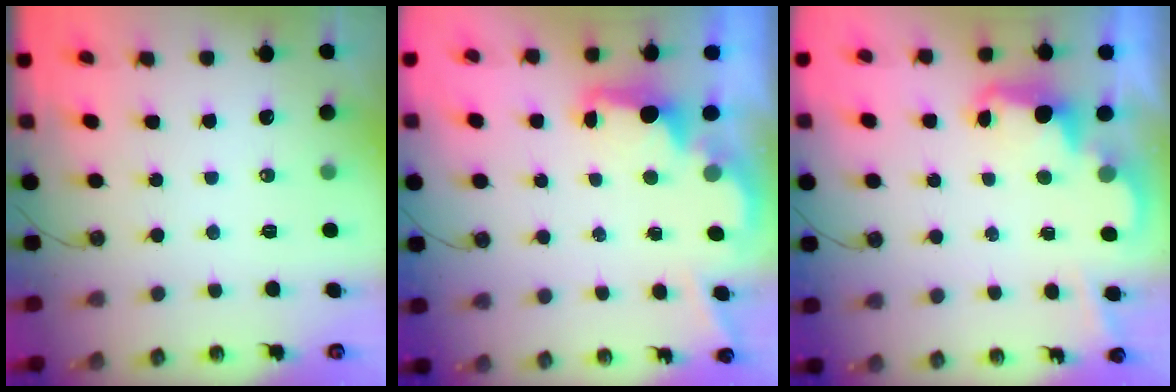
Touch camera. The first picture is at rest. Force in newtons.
{"total": 2.9, "press": 2.8, "slide": 0.5}
{"total": 2.4, "press": 2.3, "slide": 0.5}